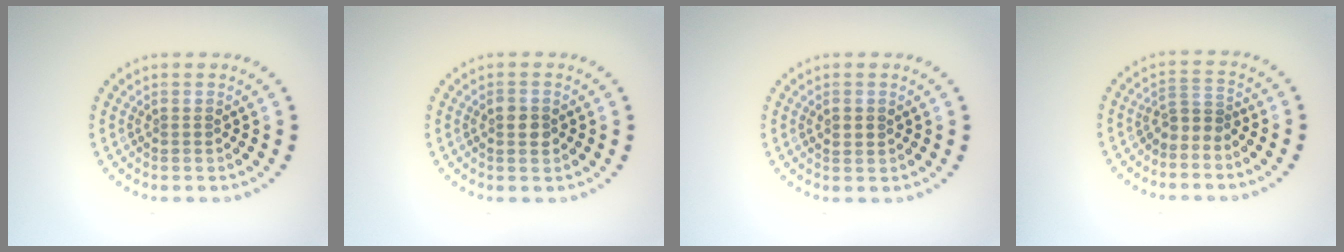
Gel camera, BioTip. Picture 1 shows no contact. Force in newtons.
{"total": 2.1, "press": 2.1, "slide": 0.1}
{"total": 1.5, "press": 1.5, "slide": 0.1}
{"total": 1.8, "press": 1.2, "slide": 1.4}